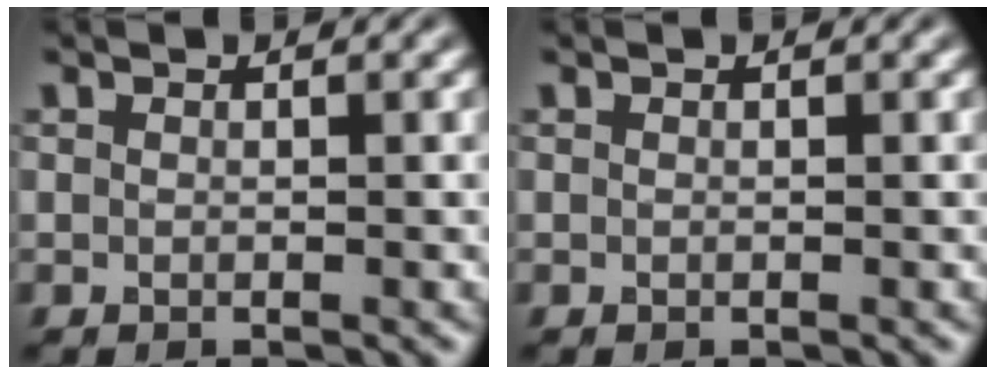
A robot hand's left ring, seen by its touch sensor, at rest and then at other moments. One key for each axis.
{"total": 0.0}